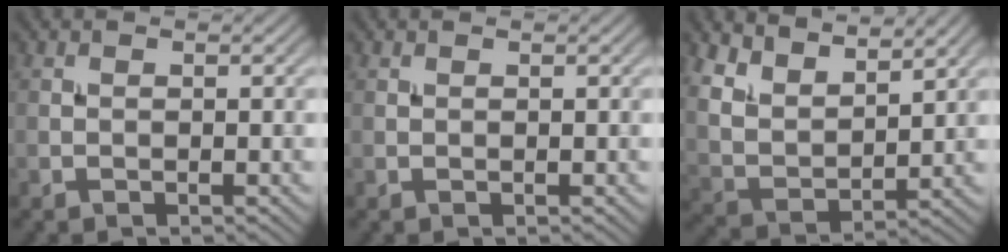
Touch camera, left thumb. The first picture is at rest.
{"total": 0.0}
{"total": 9.8, "force": [7.2, 3.6, 5.5], "torque": [-0.133, -0.008, 0.133]}